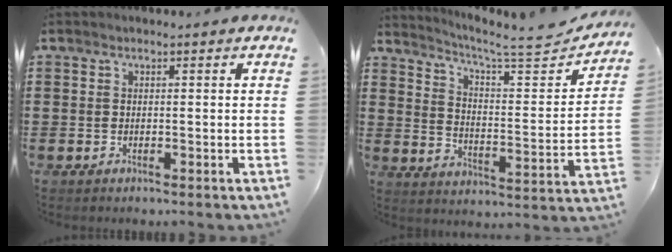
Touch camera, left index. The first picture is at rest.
{"total": 6.5, "force": [5.7, 0.2, 3.1], "torque": [-0.079, -0.043, 0.089]}